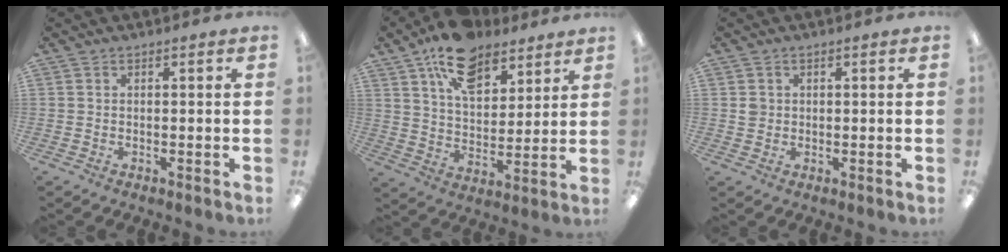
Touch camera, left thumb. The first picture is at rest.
{"total": 14.8, "force": [10.0, 8.0, 7.3], "torque": [-0.116, -0.047, 0.182]}
{"total": 1.8, "force": [0.4, 1.8, 0.4], "torque": [0.000, 0.001, 0.003]}